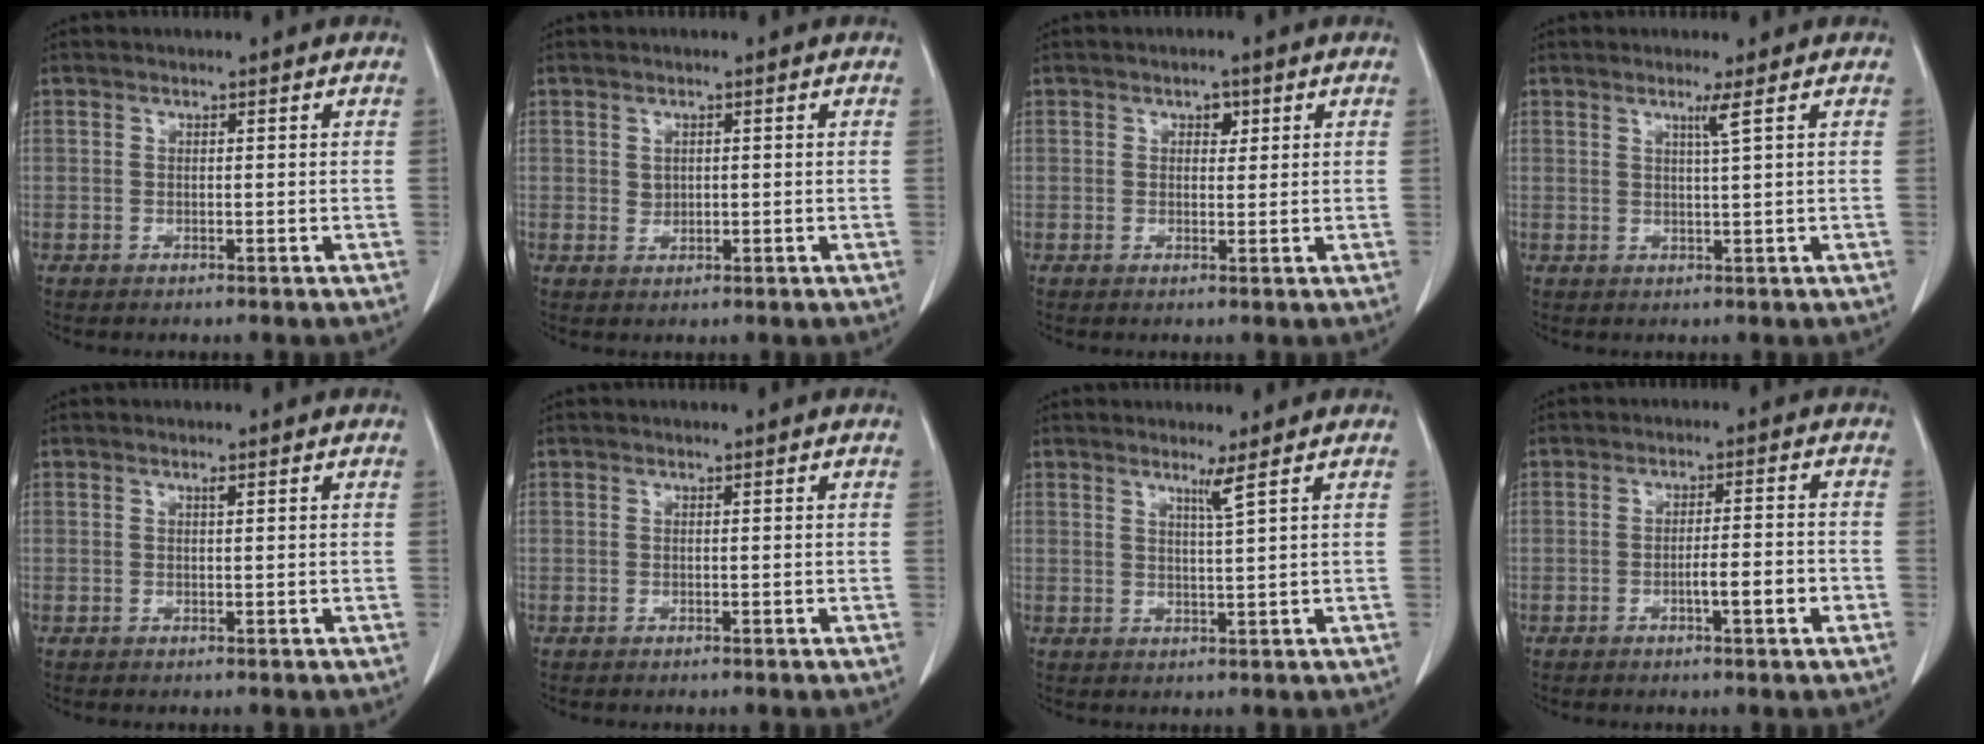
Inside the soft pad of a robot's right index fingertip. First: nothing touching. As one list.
[{"total": 1.3, "force": [0.3, 1.1, 0.6], "torque": [-0.009, -0.002, 0.008]}, {"total": 1.8, "force": [0.8, 1.2, 1.1], "torque": [-0.012, 0.001, 0.009]}, {"total": 1.9, "force": [1.0, -0.8, 1.5], "torque": [-0.033, -0.007, 0.021]}, {"total": 0.6, "force": [0.3, 0.0, 0.5], "torque": [-0.010, 0.000, 0.005]}, {"total": 0.0}, {"total": 2.2, "force": [1.4, -1.0, 1.4], "torque": [-0.033, -0.017, 0.031]}, {"total": 4.5, "force": [-1.7, 0.4, 4.1], "torque": [-0.060, 0.001, -0.026]}]